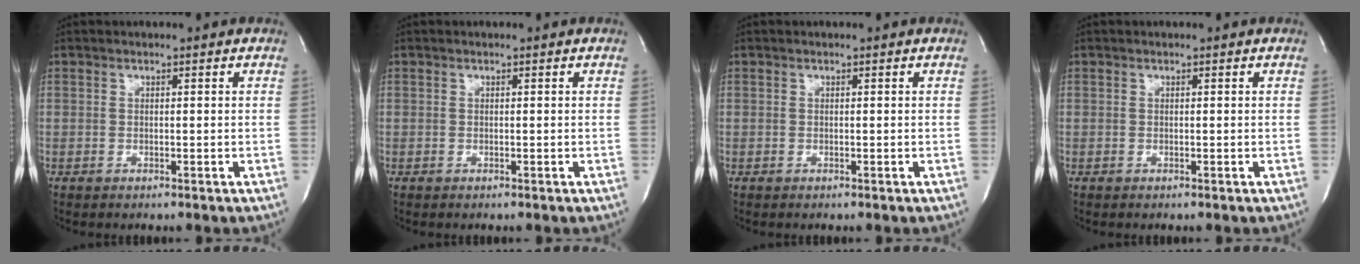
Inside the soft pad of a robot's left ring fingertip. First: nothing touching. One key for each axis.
{"total": 0.0}
{"total": 0.0}
{"total": 0.0}